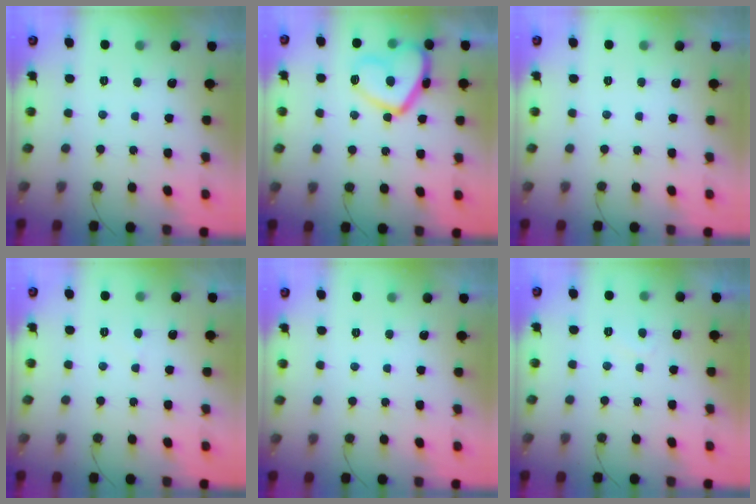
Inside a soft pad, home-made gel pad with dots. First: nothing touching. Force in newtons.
{"total": 13.2, "press": 13.2, "slide": 1.2}
{"total": 0.0}
{"total": 2.5, "press": 2.5, "slide": 0.2}
{"total": 0.0}
{"total": 1.9, "press": 1.8, "slide": 0.6}